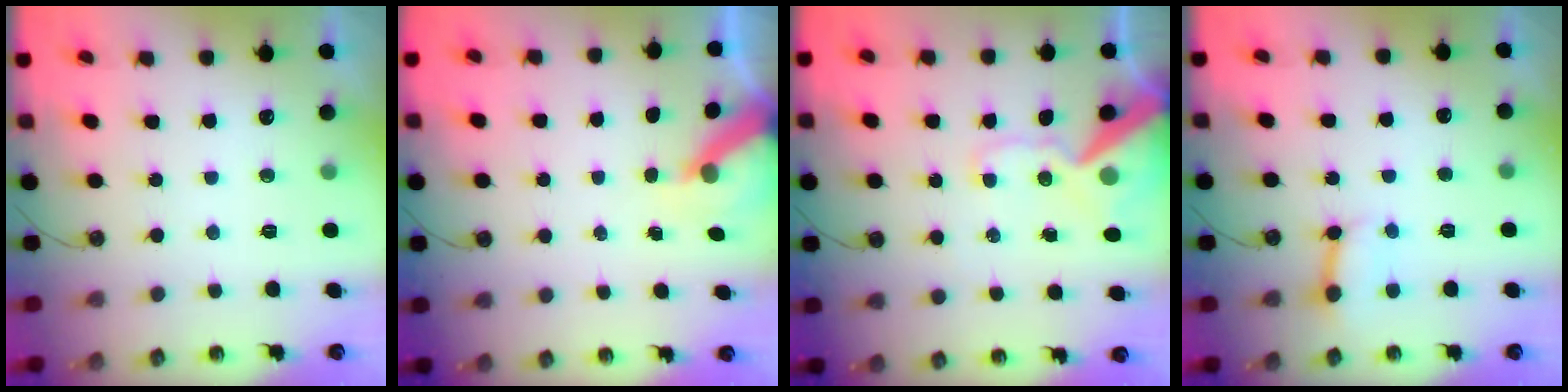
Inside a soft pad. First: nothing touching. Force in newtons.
{"total": 5.7, "press": 5.6, "slide": 0.4}
{"total": 14.7, "press": 14.5, "slide": 2.2}
{"total": 5.0, "press": 4.9, "slide": 0.6}